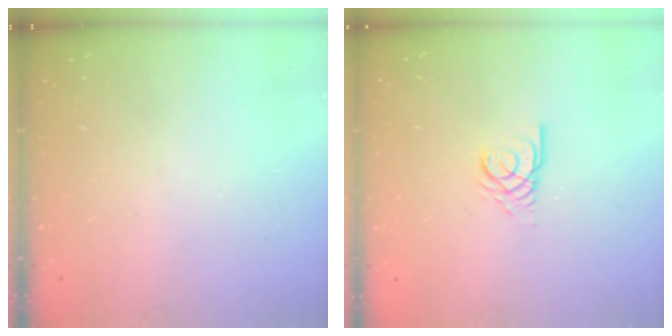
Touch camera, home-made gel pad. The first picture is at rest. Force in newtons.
{"total": 3.1, "press": 3.0, "slide": 0.2}